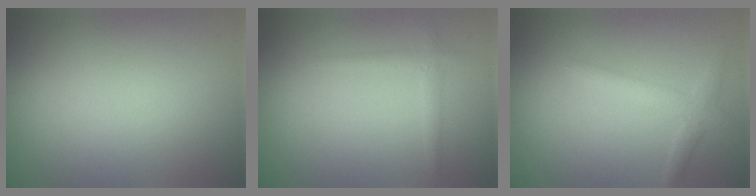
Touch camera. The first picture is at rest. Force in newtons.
{"total": 1.1, "press": 1.1, "slide": 0.1}
{"total": 2.2, "press": 2.2, "slide": 0.1}